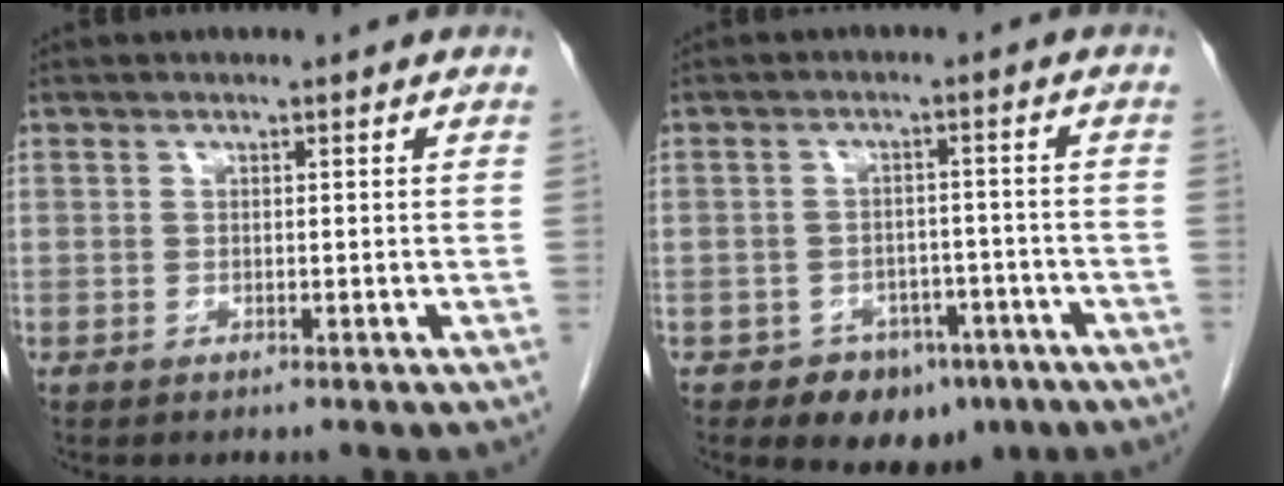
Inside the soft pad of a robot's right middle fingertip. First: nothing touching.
{"total": 7.5, "force": [-4.7, 5.2, 2.7], "torque": [-0.021, 0.016, -0.056]}